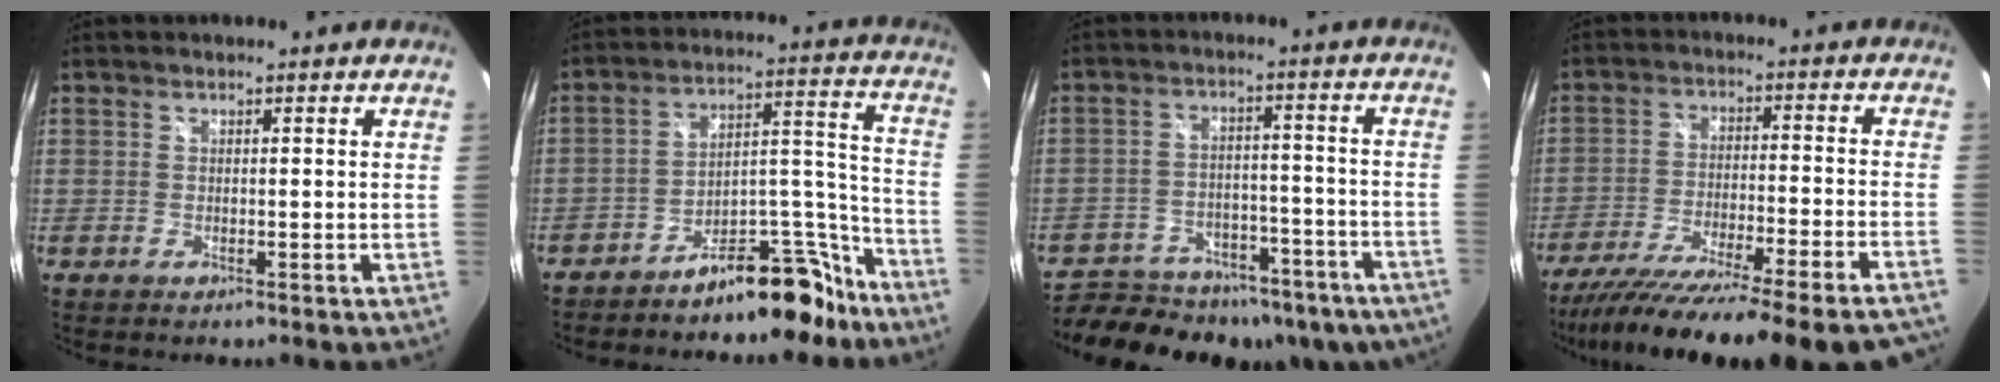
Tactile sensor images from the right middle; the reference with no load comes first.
{"total": 13.1, "force": [-11.2, 4.2, 5.2], "torque": [-0.058, 0.065, -0.160]}
{"total": 27.0, "force": [-20.9, 12.3, 11.9], "torque": [-0.225, 0.003, -0.260]}
{"total": 28.3, "force": [-25.0, 0.6, 13.3], "torque": [-0.219, -0.081, -0.366]}